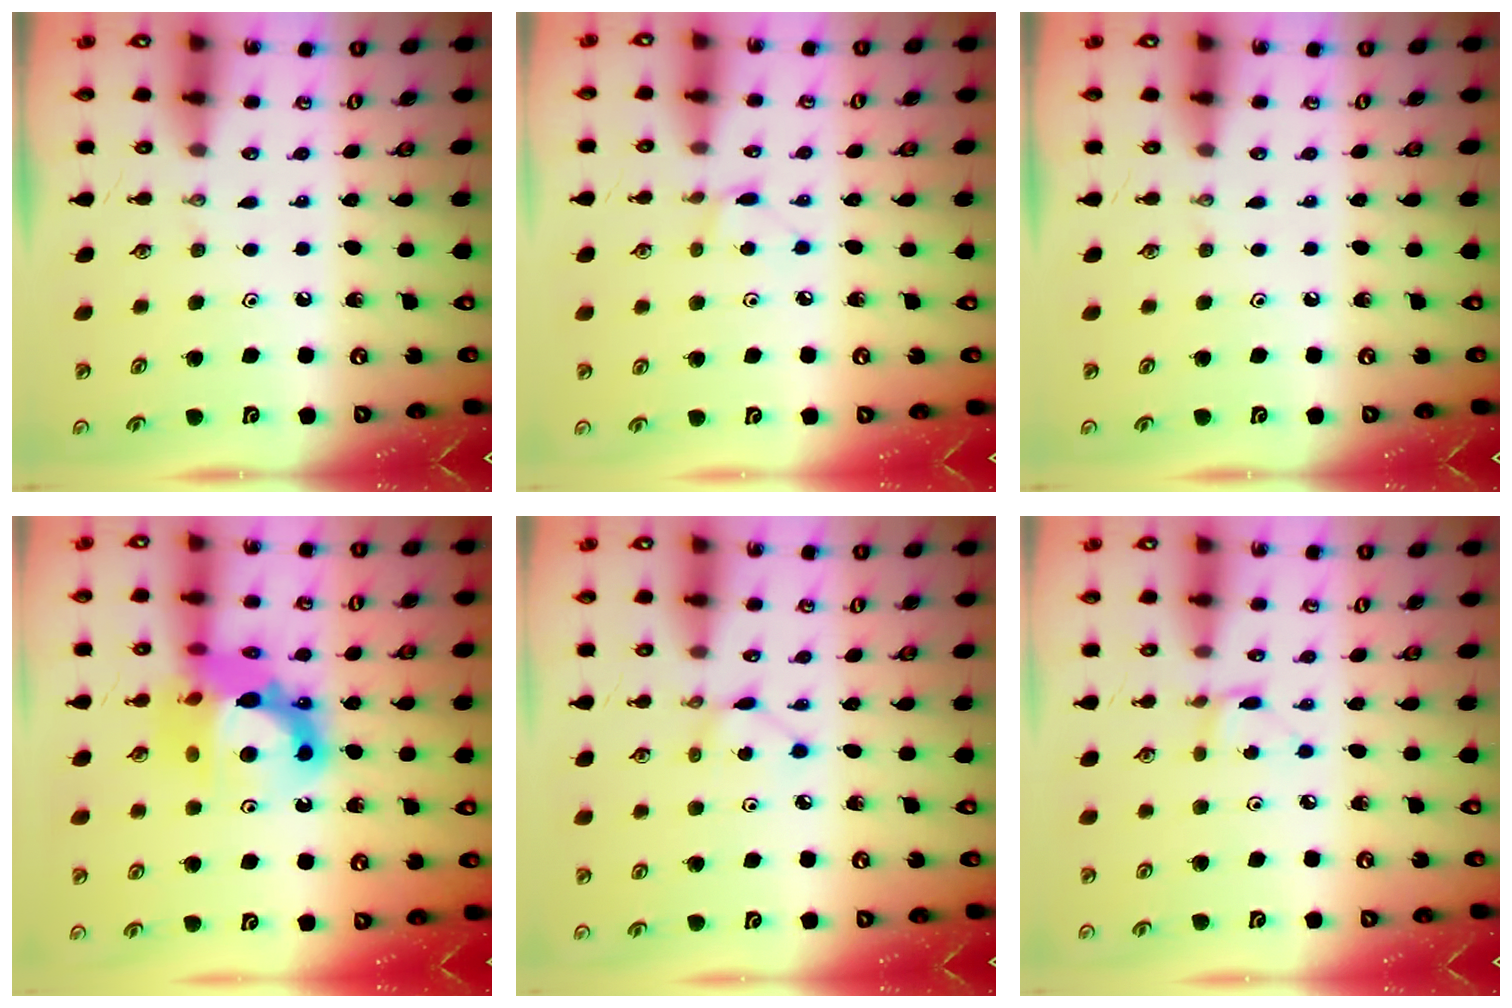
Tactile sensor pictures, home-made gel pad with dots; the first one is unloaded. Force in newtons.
{"total": 3.7, "press": 3.7, "slide": 0.5}
{"total": 0.0}
{"total": 15.7, "press": 15.7, "slide": 1.3}
{"total": 2.8, "press": 2.8, "slide": 0.3}
{"total": 2.0, "press": 2.0, "slide": 0.2}